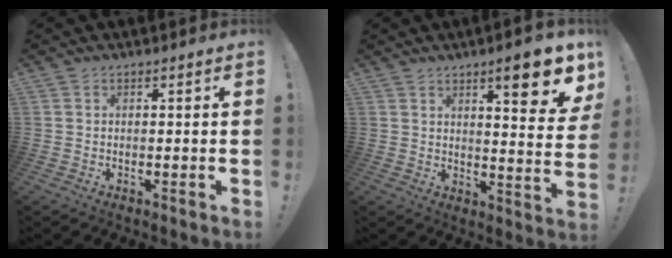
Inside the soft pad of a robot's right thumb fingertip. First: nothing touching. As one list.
[{"total": 11.8, "force": [6.5, 1.7, 9.7], "torque": [-0.111, -0.048, 0.092]}]